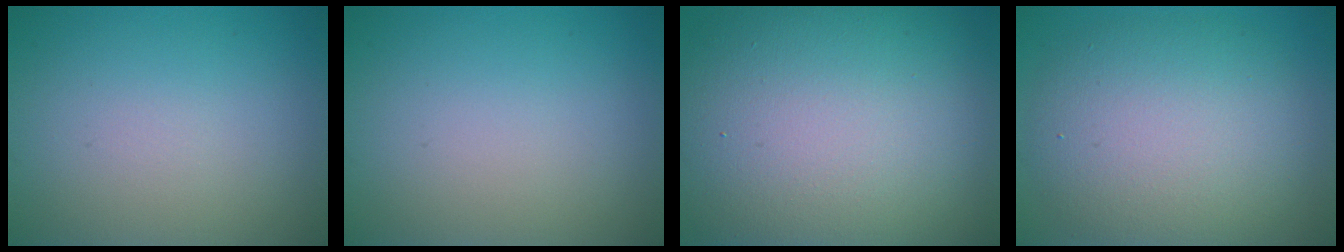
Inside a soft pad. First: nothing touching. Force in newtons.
{"total": 0.0}
{"total": 17.7, "press": 17.6, "slide": 1.5}
{"total": 8.5, "press": 8.4, "slide": 0.6}